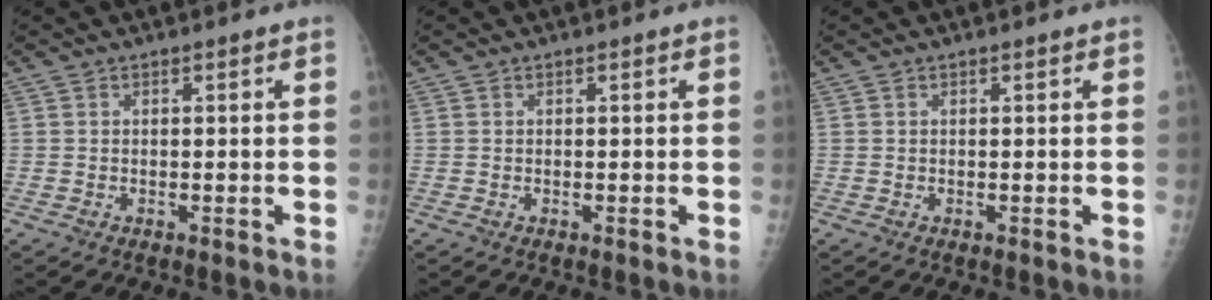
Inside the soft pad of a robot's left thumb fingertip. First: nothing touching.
{"total": 0.0}
{"total": 0.0}